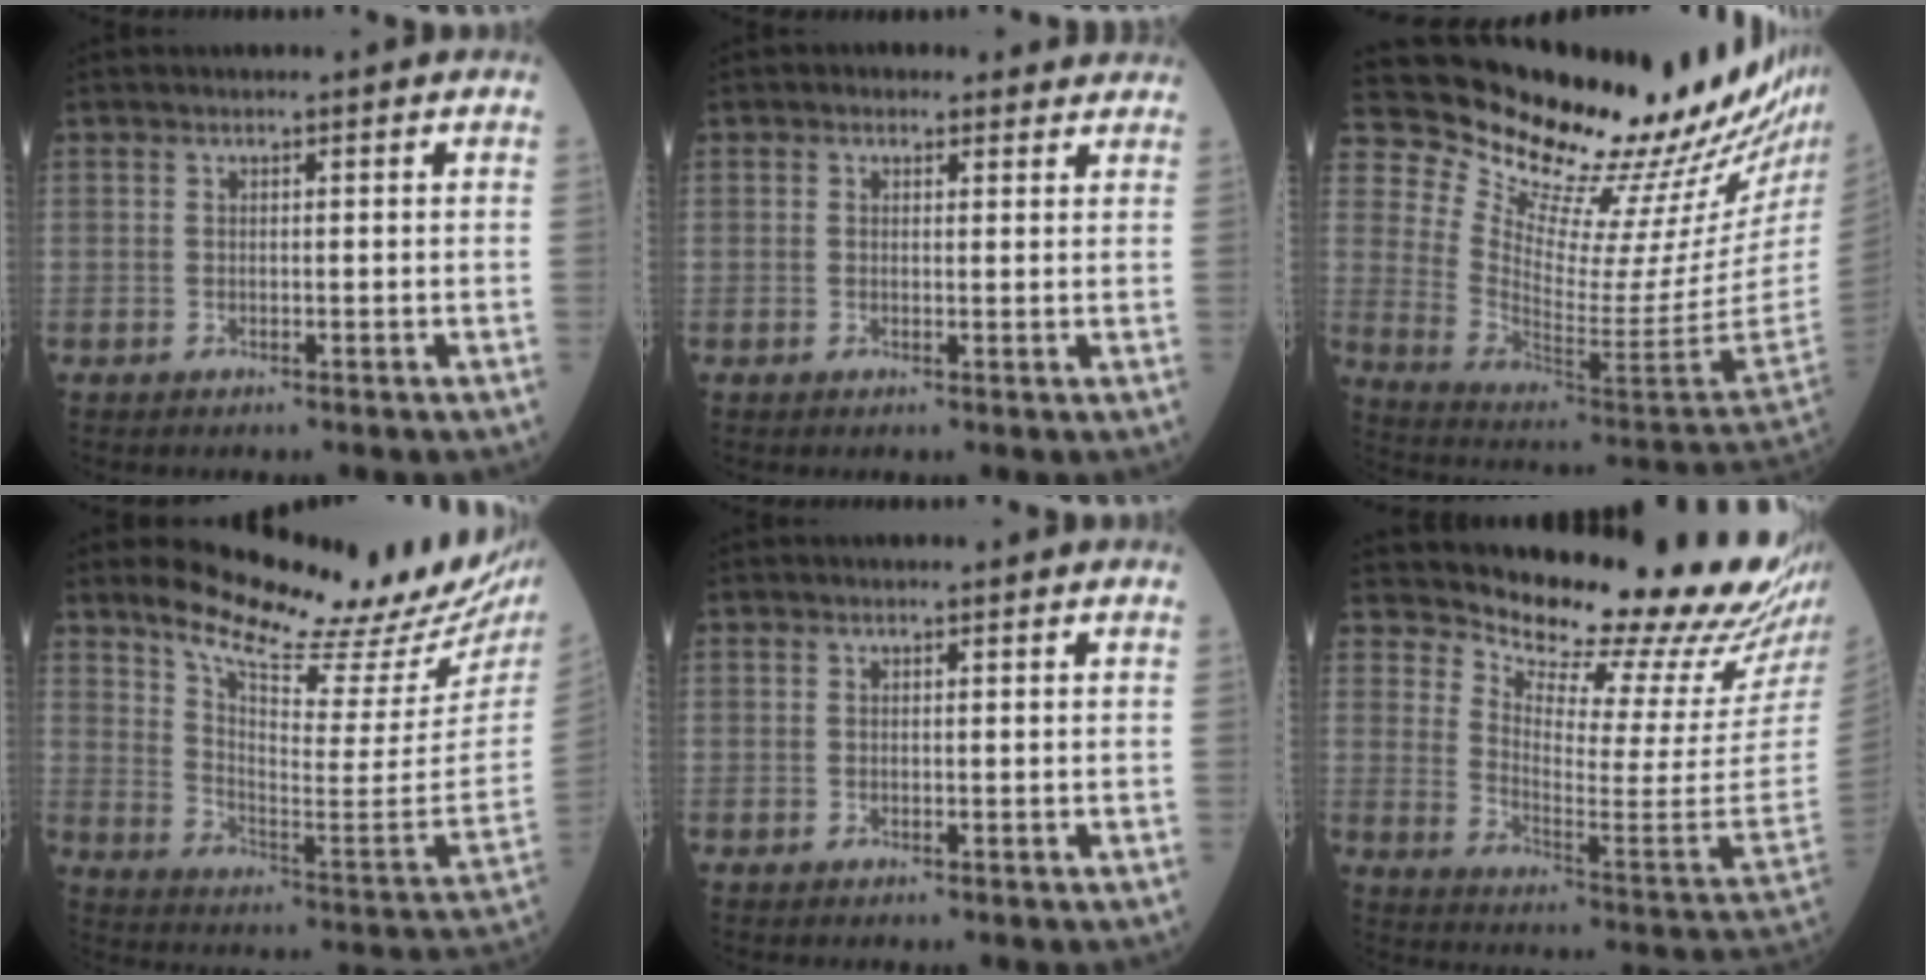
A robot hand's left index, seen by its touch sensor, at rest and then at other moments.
{"total": 3.2, "force": [2.5, 1.9, 0.6], "torque": [0.000, 0.011, 0.020]}
{"total": 27.9, "force": [24.8, 1.2, 12.8], "torque": [-0.216, -0.127, 0.346]}
{"total": 22.9, "force": [19.5, 2.2, 11.8], "torque": [-0.186, -0.082, 0.269]}
{"total": 0.0}
{"total": 21.8, "force": [20.4, 0.6, 7.6], "torque": [-0.138, -0.133, 0.264]}